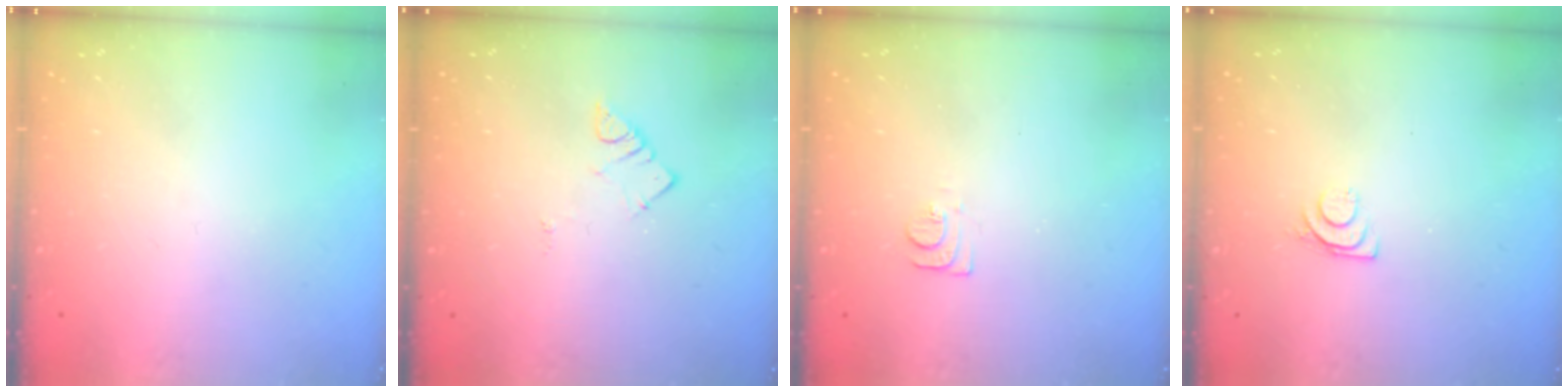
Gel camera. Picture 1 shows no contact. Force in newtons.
{"total": 3.5, "press": 3.5, "slide": 0.4}
{"total": 6.2, "press": 6.1, "slide": 0.6}
{"total": 6.5, "press": 6.5, "slide": 0.7}